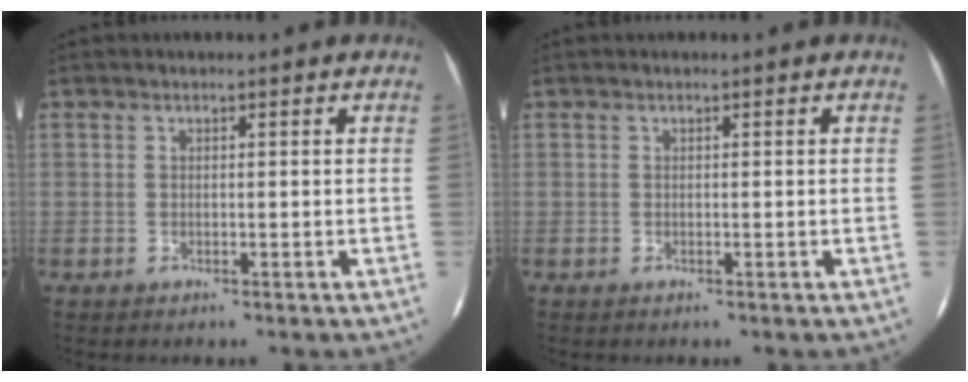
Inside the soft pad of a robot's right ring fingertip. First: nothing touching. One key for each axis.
{"total": 0.0}